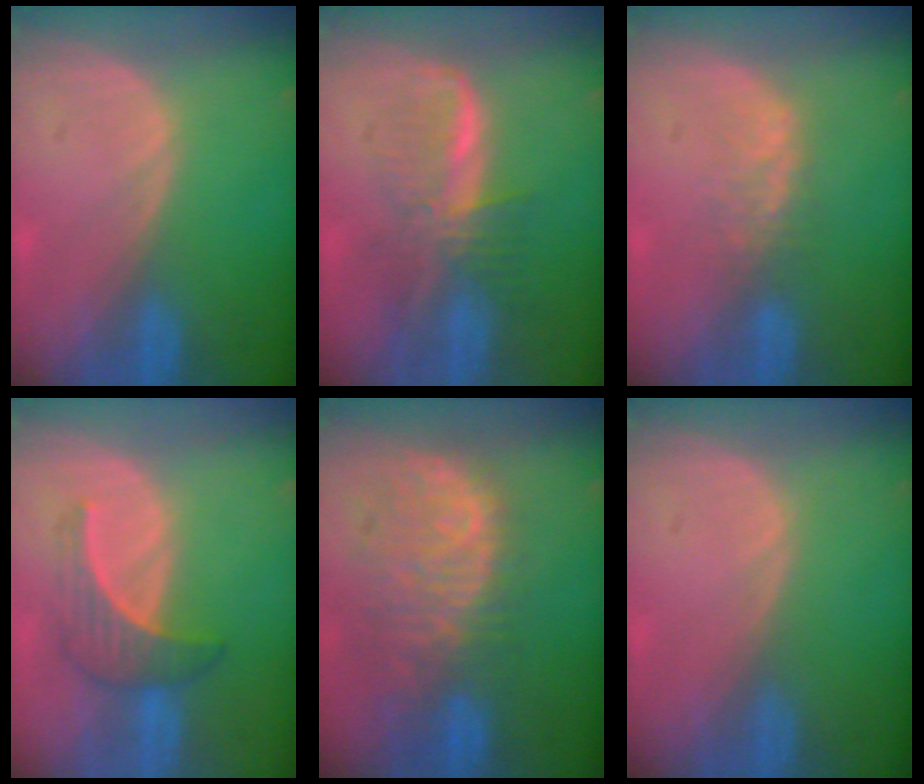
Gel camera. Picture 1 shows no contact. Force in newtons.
{"total": 6.8, "press": 6.4, "slide": 2.3}
{"total": 2.7, "press": 2.7, "slide": 0.6}
{"total": 5.0, "press": 4.9, "slide": 0.8}
{"total": 11.2, "press": 9.6, "slide": 5.7}
{"total": 0.0}